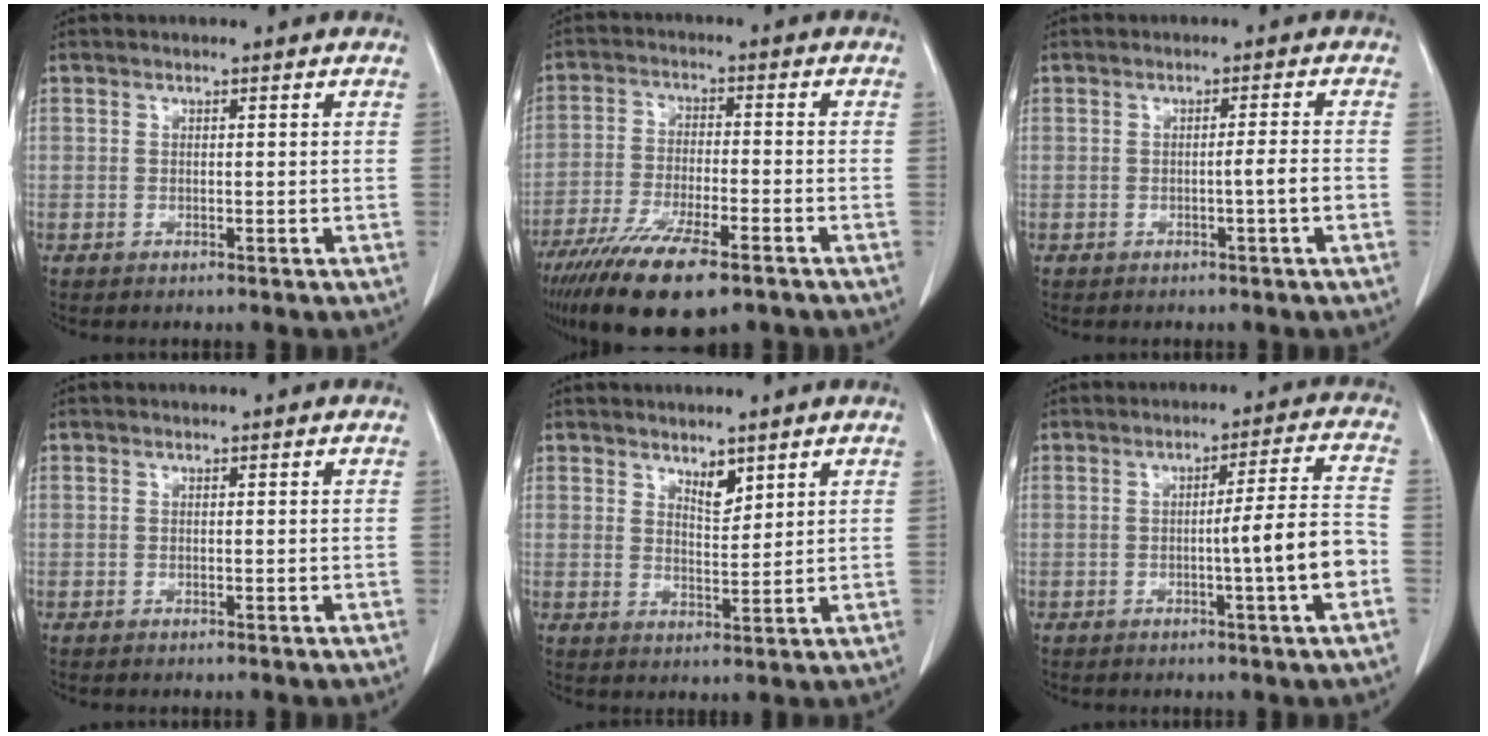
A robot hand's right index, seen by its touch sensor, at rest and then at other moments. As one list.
[{"total": 14.9, "force": [-10.2, 3.2, 10.4], "torque": [-0.191, -0.037, -0.170]}, {"total": 2.3, "force": [-0.9, -0.6, 2.0], "torque": [-0.031, -0.001, -0.014]}, {"total": 0.0}, {"total": 3.1, "force": [2.3, 1.0, 1.8], "torque": [-0.033, -0.007, 0.046]}, {"total": 8.1, "force": [-2.3, -0.9, 7.7], "torque": [-0.106, 0.005, -0.032]}]